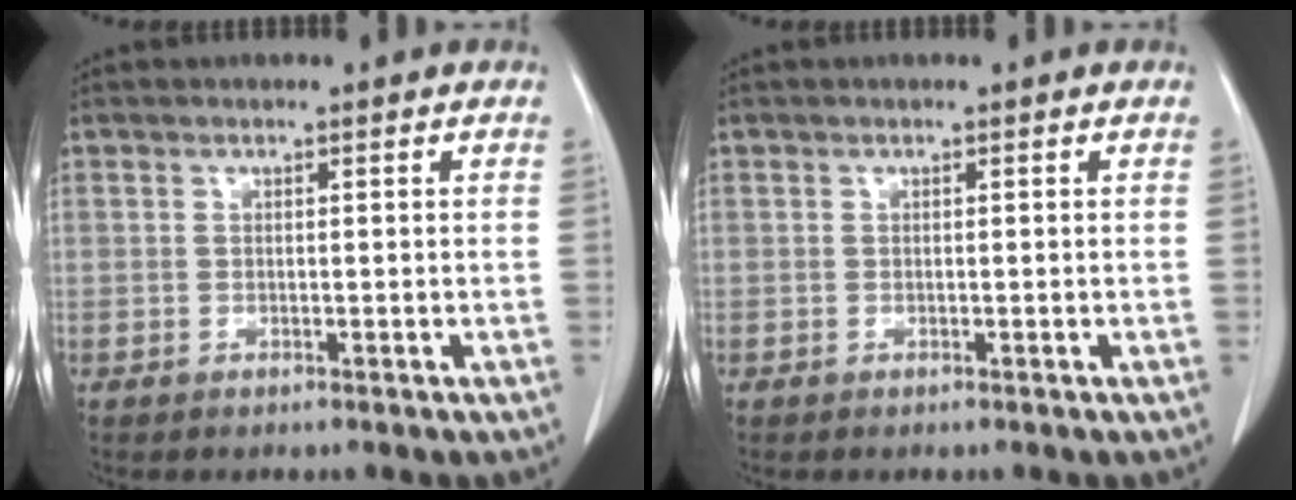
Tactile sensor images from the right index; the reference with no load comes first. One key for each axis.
{"total": 0.0}